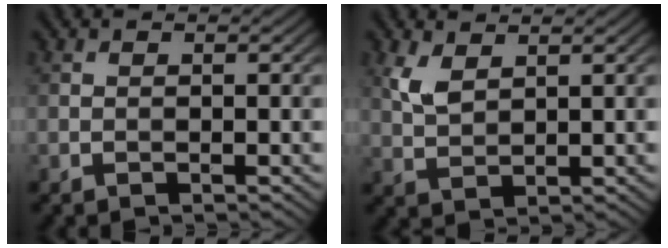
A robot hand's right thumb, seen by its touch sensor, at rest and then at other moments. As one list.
[{"total": 3.5, "force": [1.9, 1.7, 2.3], "torque": [-0.065, 0.000, 0.044]}]